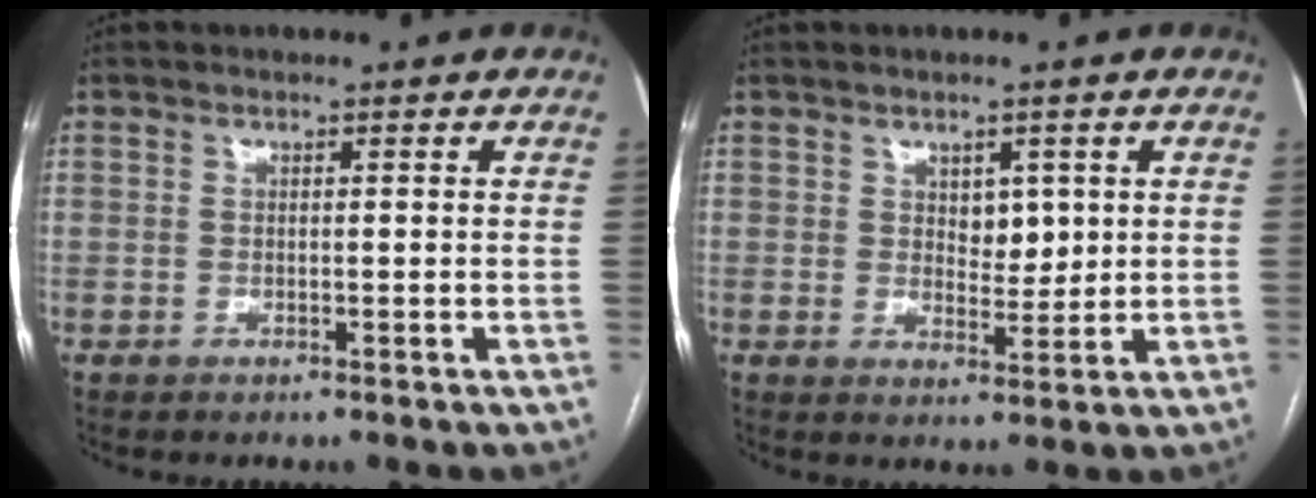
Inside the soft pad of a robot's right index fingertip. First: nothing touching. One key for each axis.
{"total": 3.7, "fx": 1.2, "fy": 2.3, "fz": 2.6, "tx": -0.034, "ty": -0.003, "tz": 0.023}